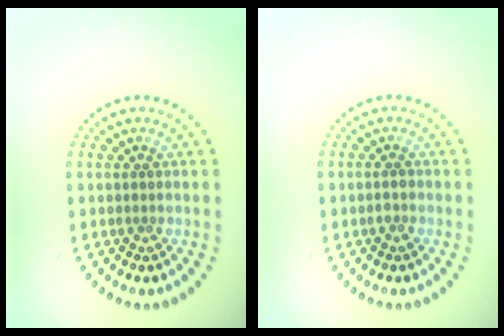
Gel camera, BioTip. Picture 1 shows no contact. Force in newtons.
{"total": 0.9, "press": 0.8, "slide": 0.1}